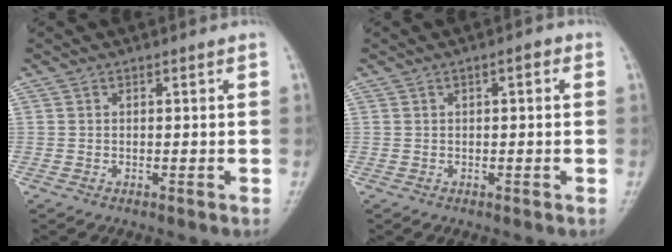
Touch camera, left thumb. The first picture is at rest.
{"total": 1.9, "force": [0.6, 0.7, 1.6], "torque": [-0.021, 0.003, 0.005]}